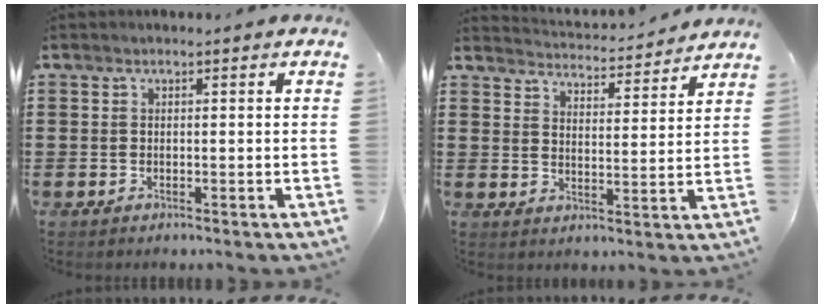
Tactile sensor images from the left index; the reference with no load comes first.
{"total": 3.7, "force": [3.7, -0.6, 0.1], "torque": [-0.023, -0.034, 0.061]}